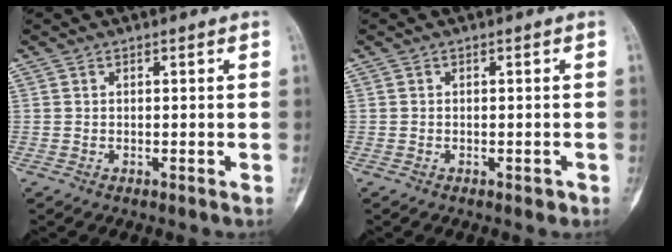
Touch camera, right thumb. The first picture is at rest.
{"total": 0.8, "force": [-0.5, 0.4, 0.5], "torque": [-0.001, 0.002, -0.006]}